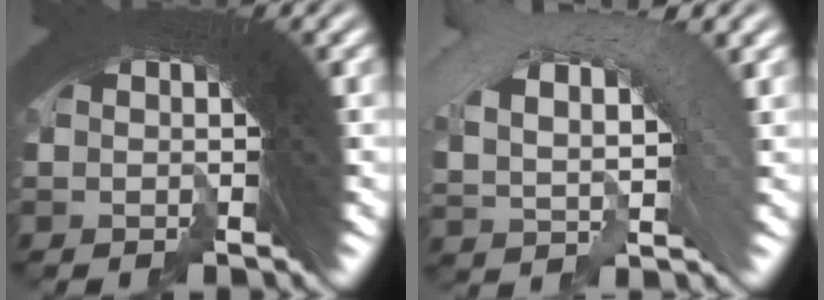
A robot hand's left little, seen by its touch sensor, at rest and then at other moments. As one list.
[{"total": 5.7, "force": [-1.7, 4.9, 2.2], "torque": [-0.044, 0.008, -0.039]}]